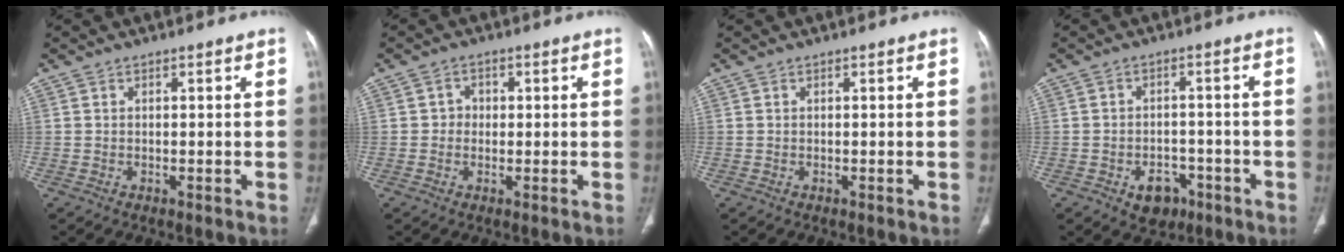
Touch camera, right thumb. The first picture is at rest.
{"total": 2.4, "force": [0.1, 2.2, 0.9], "torque": [0.003, 0.007, -0.002]}
{"total": 0.0}
{"total": 5.8, "force": [-2.9, 4.2, 2.7], "torque": [-0.016, 0.022, -0.033]}